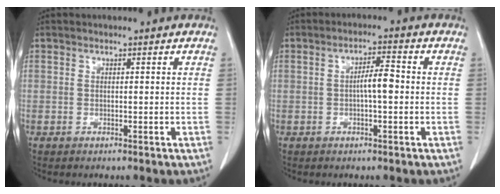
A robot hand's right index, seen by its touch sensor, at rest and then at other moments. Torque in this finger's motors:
{"motor_torque": [0.72, -0.15, 0.45, 0.10]}